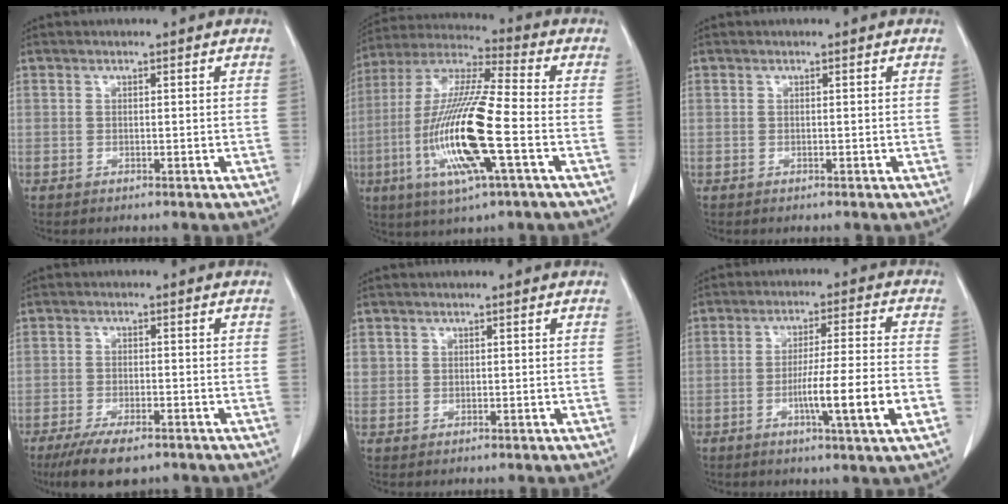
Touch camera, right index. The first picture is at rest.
{"total": 18.2, "force": [-4.6, 1.6, 17.5], "torque": [-0.364, -0.015, -0.086]}
{"total": 0.0}
{"total": 7.9, "force": [-5.7, 2.3, 5.0], "torque": [-0.082, -0.015, -0.092]}
{"total": 1.3, "force": [0.5, 1.2, 0.2], "torque": [0.009, 0.008, 0.009]}
{"total": 11.0, "force": [-3.4, -0.5, 10.4], "torque": [-0.170, -0.006, -0.056]}